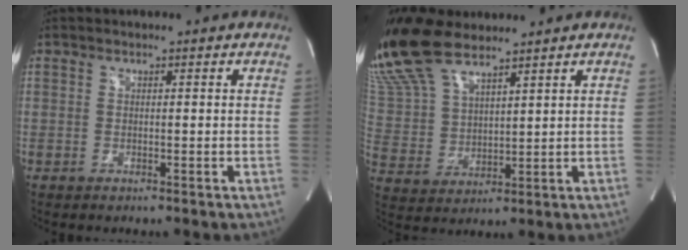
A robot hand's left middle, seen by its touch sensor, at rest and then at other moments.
{"total": 15.0, "force": [12.4, 4.2, 7.3], "torque": [-0.173, 0.009, 0.253]}